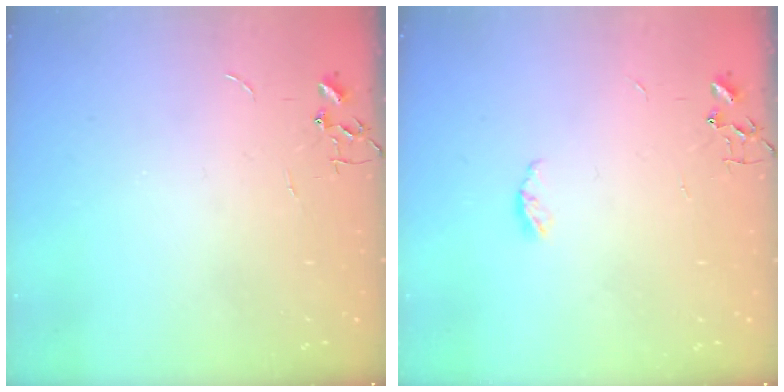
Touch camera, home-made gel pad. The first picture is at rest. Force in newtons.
{"total": 4.4, "press": 4.3, "slide": 0.6}